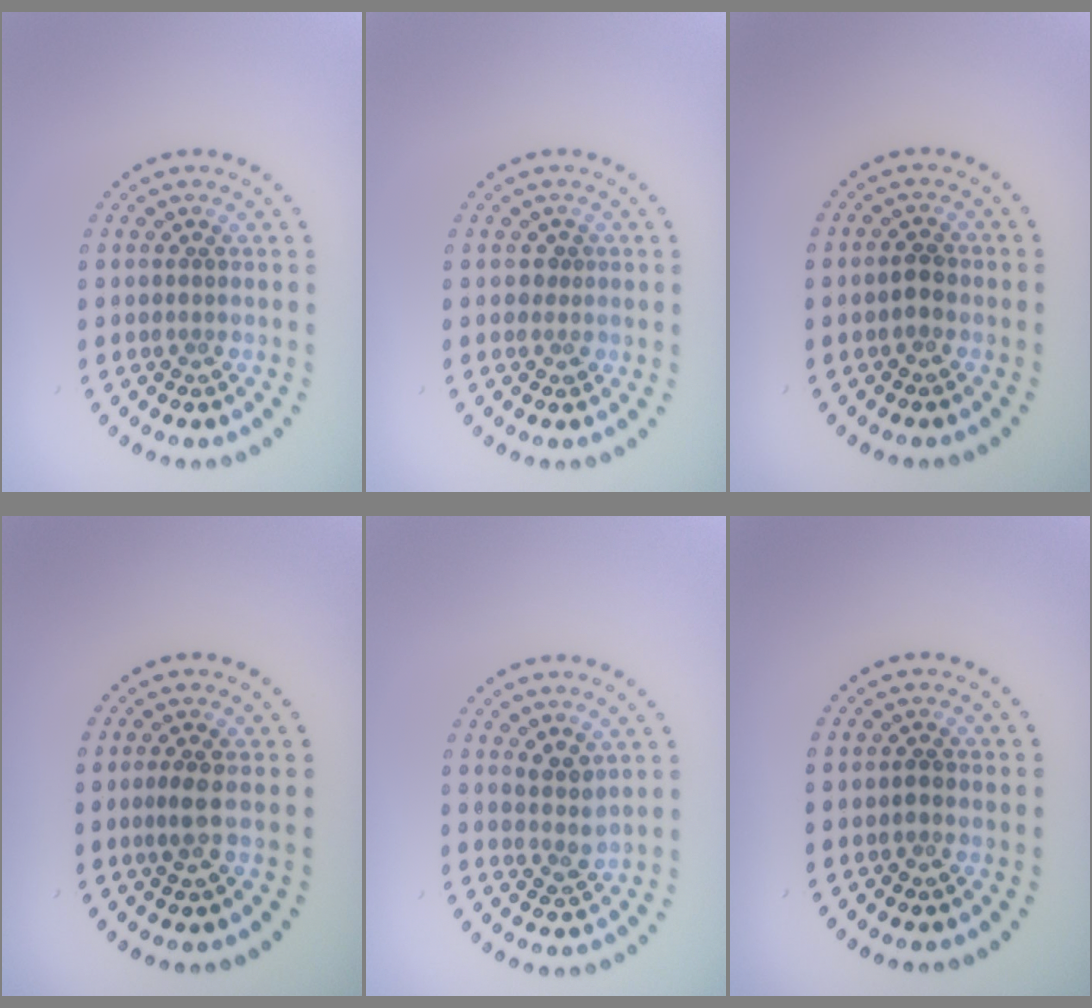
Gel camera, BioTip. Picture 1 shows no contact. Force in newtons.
{"total": 1.0, "press": 0.8, "slide": 0.6}
{"total": 1.6, "press": 1.6, "slide": 0.2}
{"total": 1.4, "press": 1.1, "slide": 0.8}
{"total": 1.8, "press": 1.4, "slide": 1.1}
{"total": 0.7, "press": 0.7, "slide": 0.1}